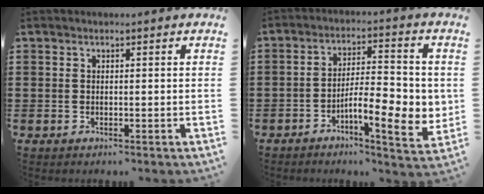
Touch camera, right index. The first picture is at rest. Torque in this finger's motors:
{"motor_torque": [1.36, -0.78, 0.77, 0.18]}